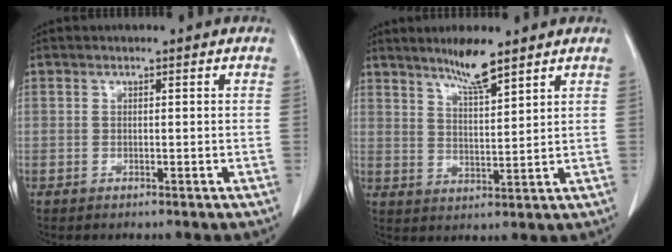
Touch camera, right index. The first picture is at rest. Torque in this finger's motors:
{"motor_torque": [0.15, 0.22, 0.09, 0.05]}